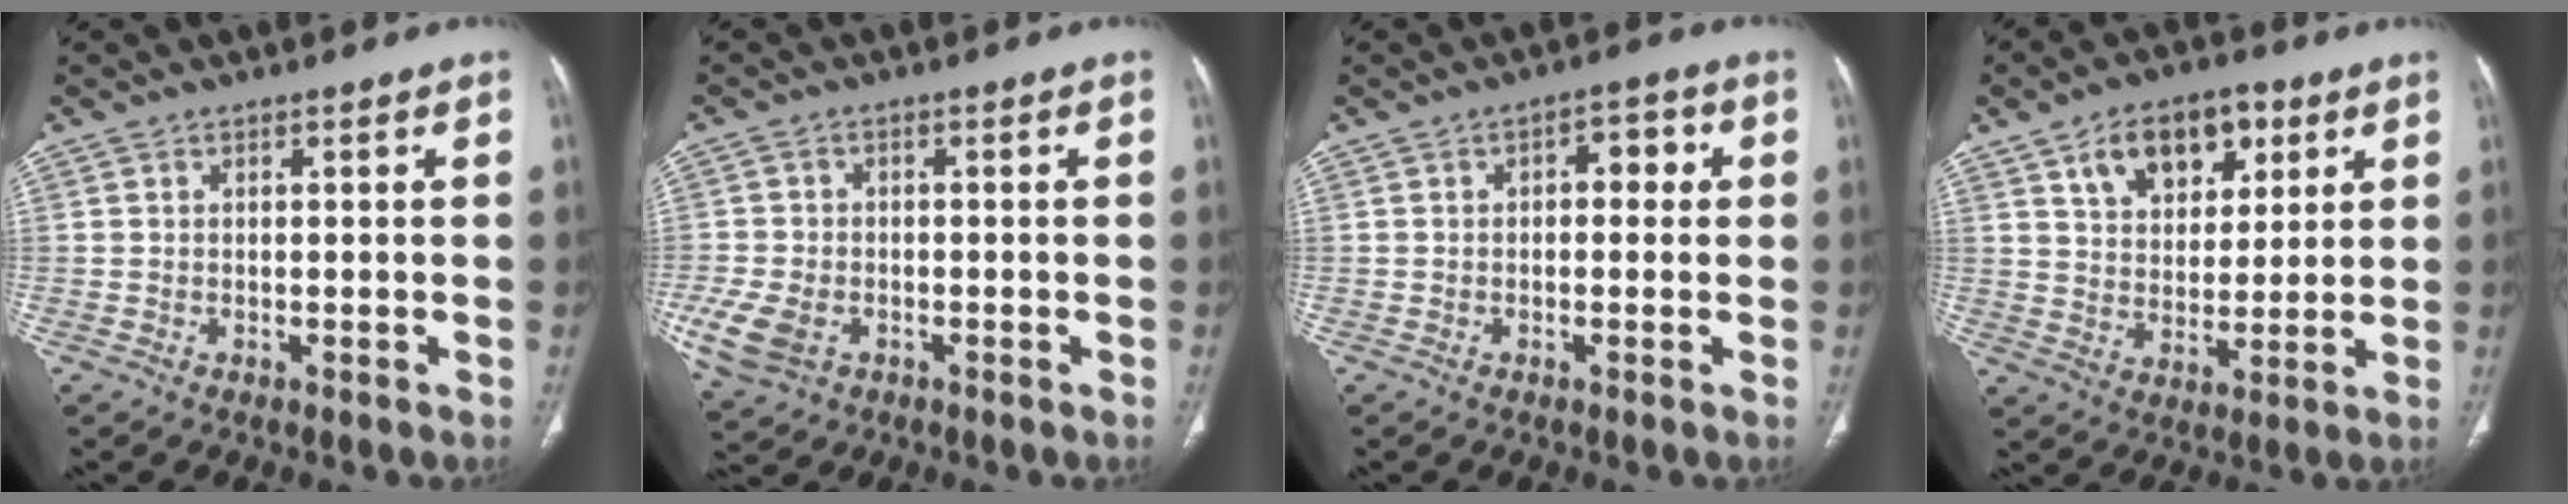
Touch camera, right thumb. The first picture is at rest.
{"total": 8.0, "force": [-2.9, 5.6, 5.0], "torque": [-0.114, 0.001, -0.049]}
{"total": 4.2, "force": [0.6, 2.4, 3.3], "torque": [-0.021, 0.011, -0.001]}
{"total": 12.7, "force": [6.1, 8.0, 7.7], "torque": [-0.083, -0.019, 0.104]}